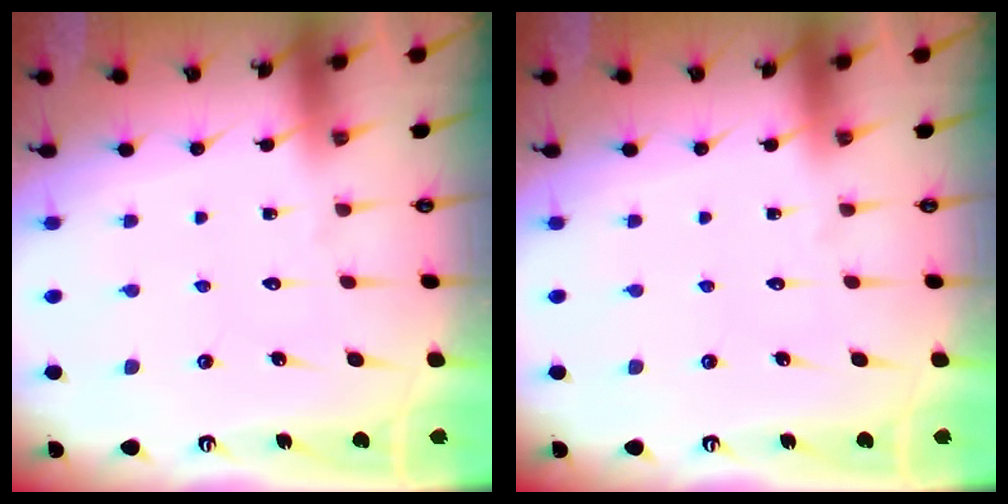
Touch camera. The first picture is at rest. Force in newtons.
{"total": 0.0}